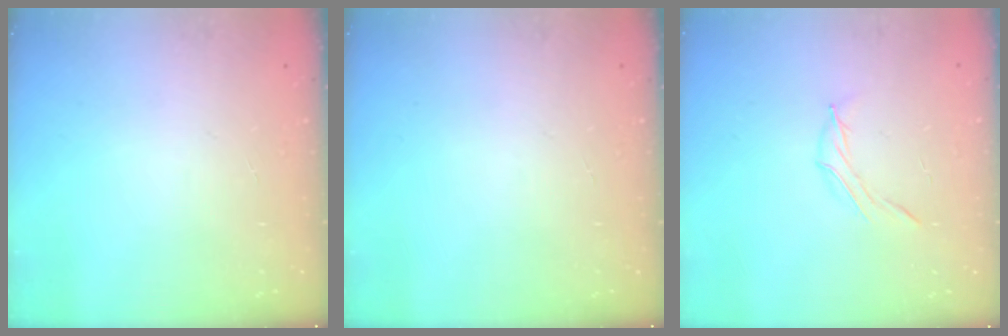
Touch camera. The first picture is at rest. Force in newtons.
{"total": 0.0}
{"total": 4.3, "press": 4.1, "slide": 1.1}